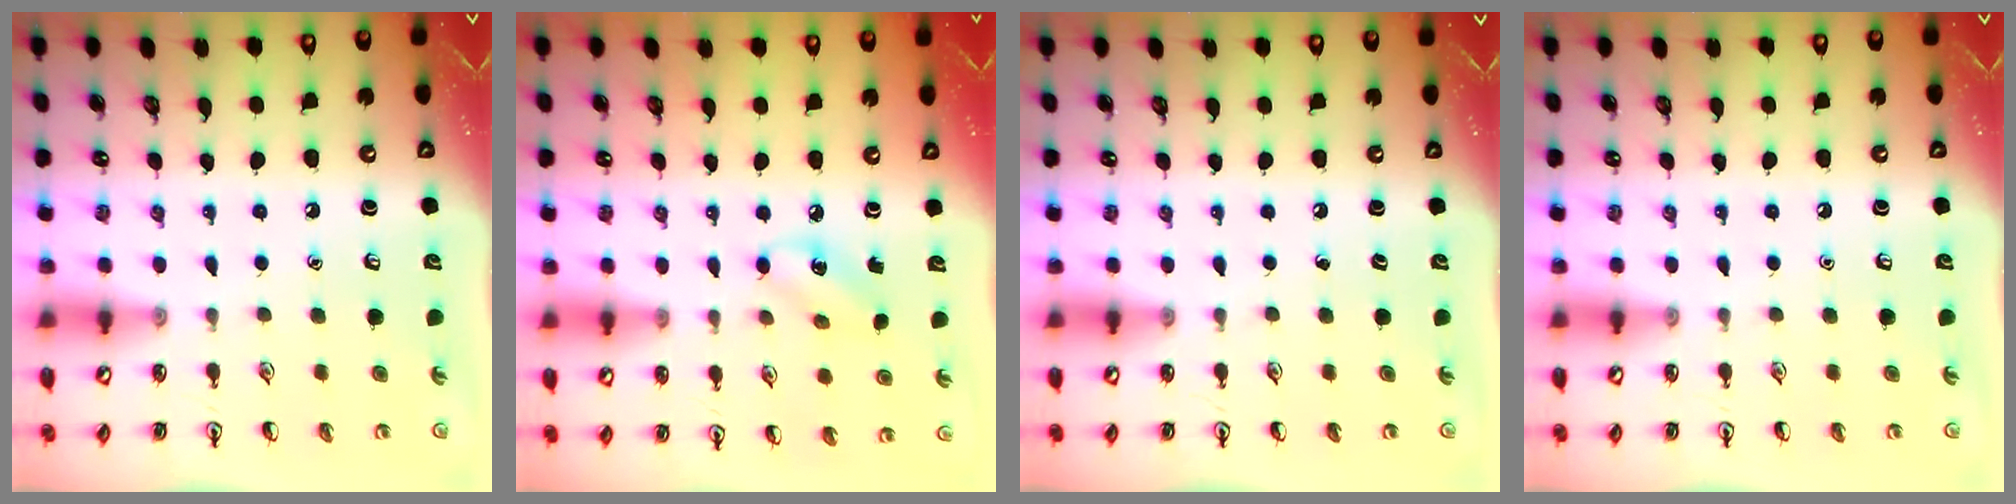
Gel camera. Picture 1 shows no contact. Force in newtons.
{"total": 3.7, "press": 3.6, "slide": 1.0}
{"total": 0.0}
{"total": 0.0}